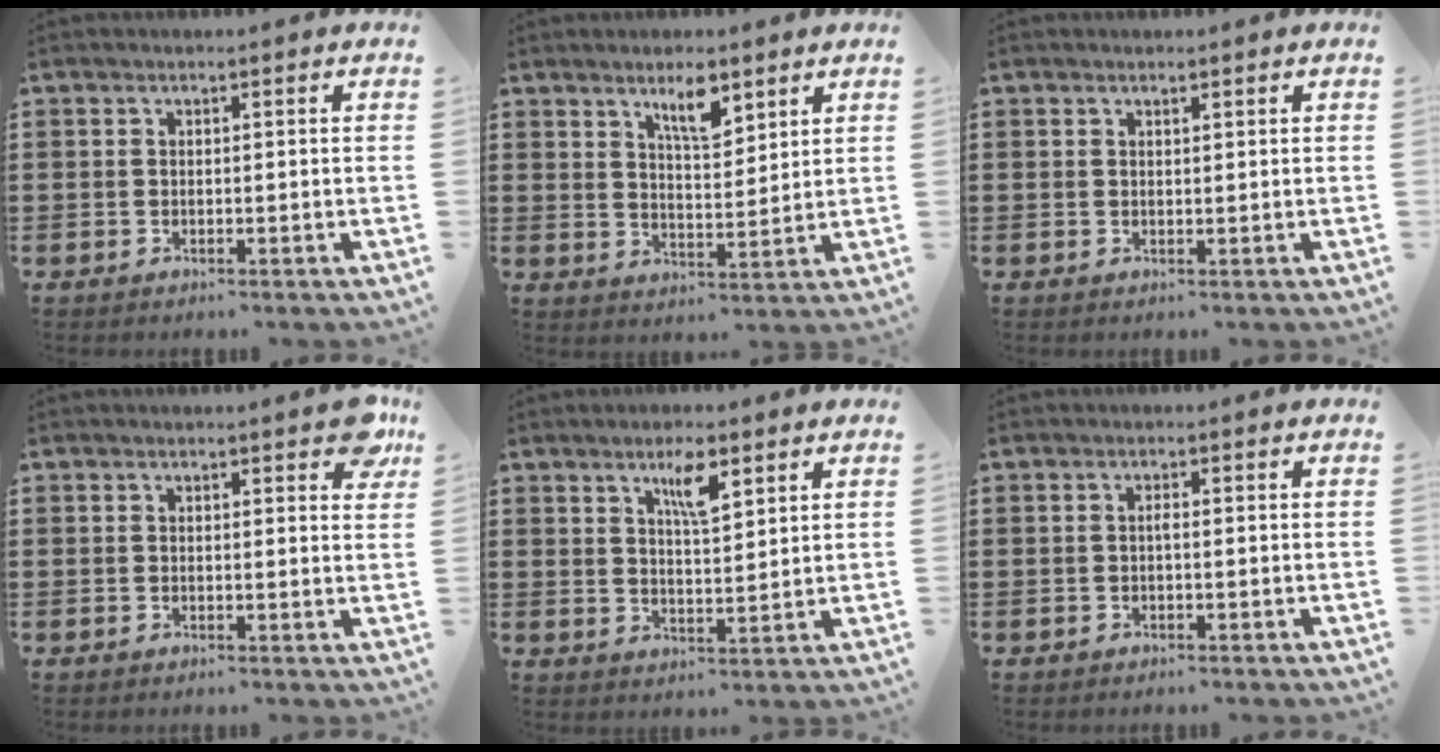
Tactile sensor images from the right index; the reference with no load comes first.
{"total": 5.8, "force": [4.1, 1.7, 3.7], "torque": [-0.066, -0.007, 0.068]}
{"total": 0.6, "force": [0.5, 0.2, 0.3], "torque": [-0.007, 0.002, 0.009]}
{"total": 2.9, "force": [1.7, 1.2, 2.0], "torque": [-0.014, -0.004, 0.024]}
{"total": 5.3, "force": [3.2, 1.4, 4.0], "torque": [-0.072, 0.001, 0.050]}
{"total": 0.8, "force": [-0.2, 0.1, 0.8], "torque": [-0.017, -0.003, -0.004]}